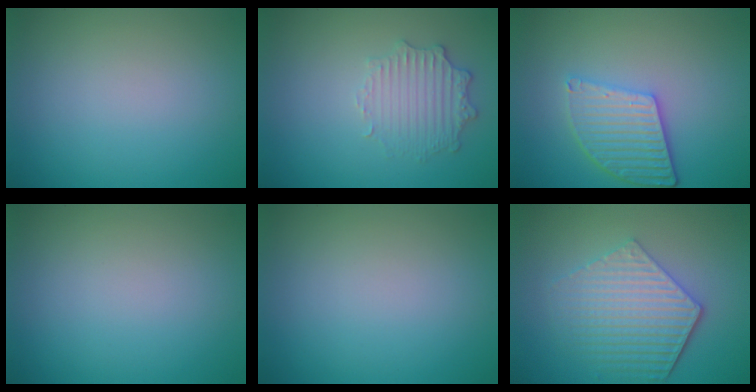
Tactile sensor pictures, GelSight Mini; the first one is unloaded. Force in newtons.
{"total": 2.6, "press": 2.5, "slide": 0.7}
{"total": 4.5, "press": 3.8, "slide": 2.5}
{"total": 0.0}
{"total": 0.0}
{"total": 5.5, "press": 4.3, "slide": 3.5}